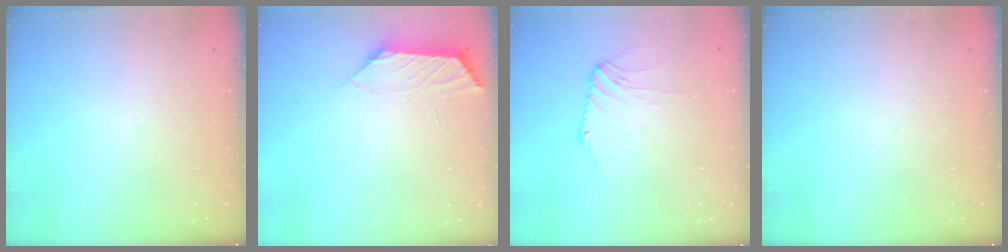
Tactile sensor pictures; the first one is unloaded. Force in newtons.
{"total": 1.8, "press": 1.7, "slide": 0.5}
{"total": 2.4, "press": 2.3, "slide": 0.5}
{"total": 0.0}